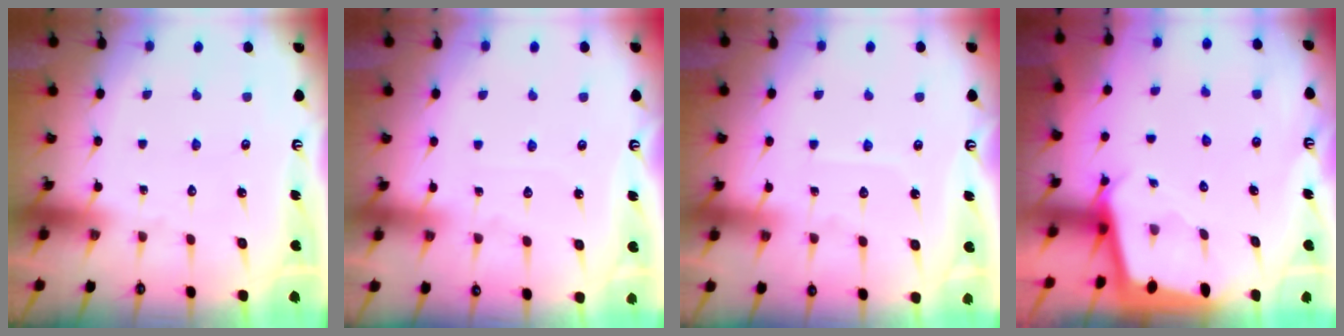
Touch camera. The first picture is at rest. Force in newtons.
{"total": 2.7, "press": 2.7, "slide": 0.4}
{"total": 5.6, "press": 5.6, "slide": 0.6}
{"total": 2.4, "press": 2.4, "slide": 0.2}